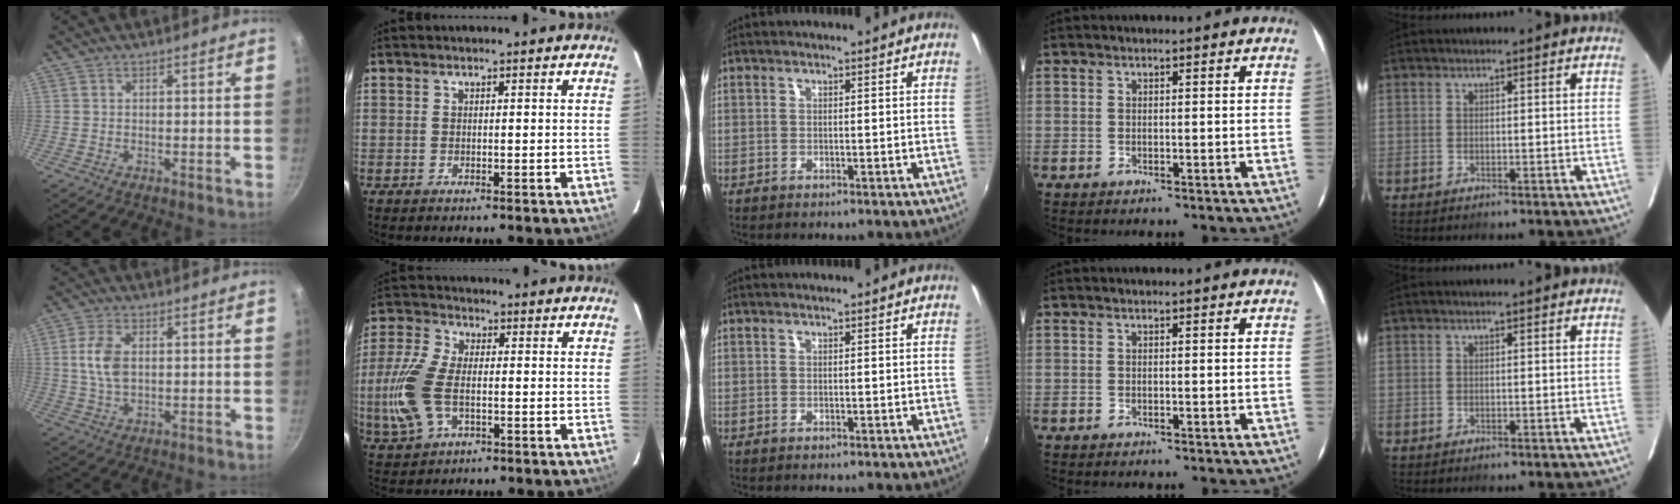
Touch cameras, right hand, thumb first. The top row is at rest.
{"thumb": {"total": 6.3, "force": [0.7, 3.7, 5.1], "torque": [-0.100, 0.004, 0.013]}, "index": {"total": 12.6, "force": [-2.1, 7.0, 10.4], "torque": [-0.243, 0.003, -0.039]}}